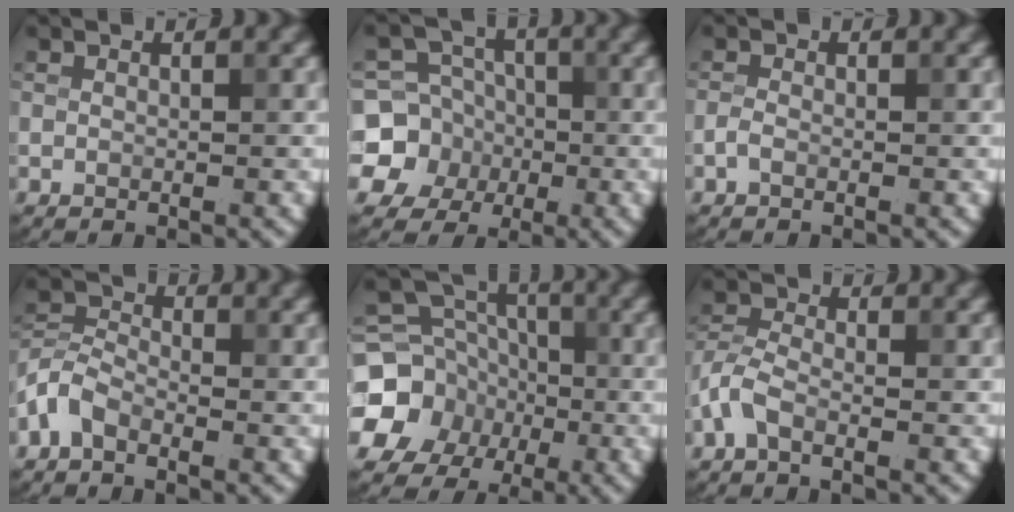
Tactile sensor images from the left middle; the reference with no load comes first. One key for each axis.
{"total": 7.6, "fx": -1.3, "fy": 7.3, "fz": 1.8, "tx": -0.040, "ty": 0.011, "tz": -0.053}
{"total": 0.8, "fx": -0.5, "fy": 0.4, "fz": 0.6, "tx": -0.016, "ty": 0.001, "tz": -0.014}
{"total": 3.0, "fx": -1.9, "fy": 1.6, "fz": 1.7, "tx": -0.039, "ty": 0.008, "tz": -0.053}
{"total": 9.7, "fx": -2.6, "fy": 8.8, "fz": 3.0, "tx": -0.064, "ty": -0.004, "tz": -0.072}
{"total": 2.6, "fx": -1.5, "fy": 1.1, "fz": 1.9, "tx": -0.051, "ty": 0.004, "tz": -0.045}